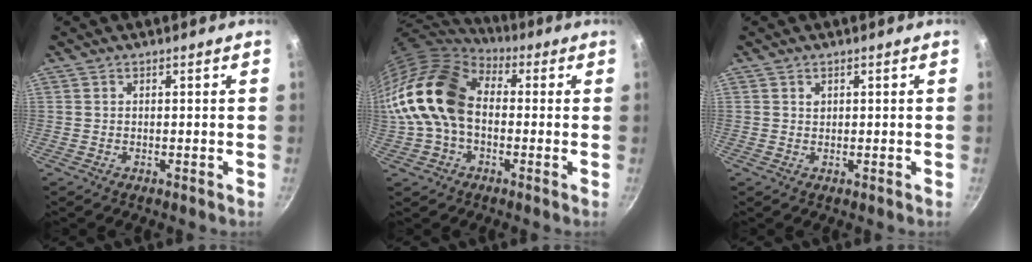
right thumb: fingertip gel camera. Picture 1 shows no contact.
{"total": 18.5, "force": [0.1, 12.9, 13.3], "torque": [-0.246, 0.040, -0.009]}
{"total": 0.8, "force": [0.4, 0.6, 0.3], "torque": [-0.001, -0.002, 0.006]}